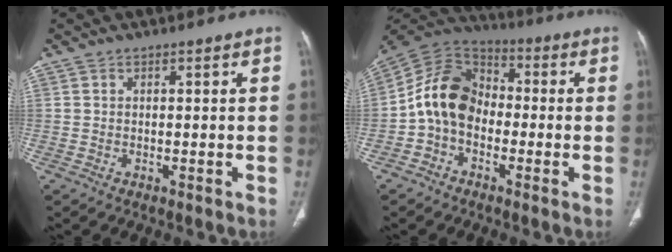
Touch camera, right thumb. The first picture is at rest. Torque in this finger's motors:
{"motor_torque": [1.05, 2.24, 1.13, -0.95, 0.13]}